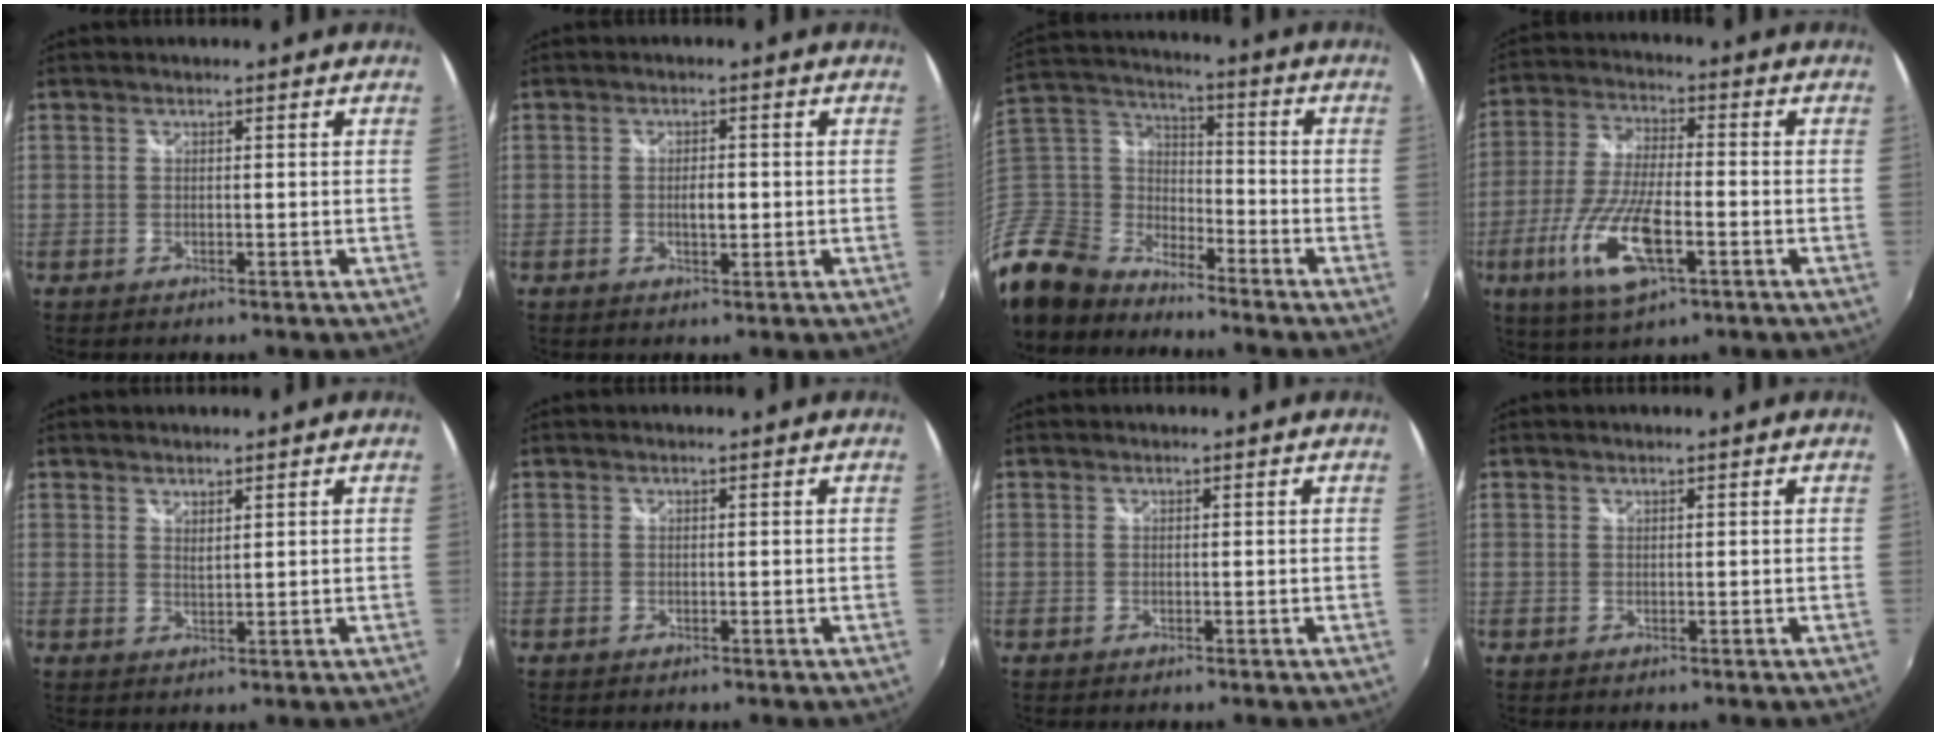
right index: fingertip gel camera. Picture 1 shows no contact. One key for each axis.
{"total": 3.7, "fx": -0.5, "fy": 1.2, "fz": 3.5, "tx": -0.059, "ty": -0.003, "tz": -0.007}
{"total": 16.8, "fx": -12.9, "fy": 9.5, "fz": 5.1, "tx": -0.165, "ty": 0.020, "tz": -0.257}
{"total": 14.1, "fx": -5.3, "fy": 4.5, "fz": 12.2, "tx": -0.261, "ty": -0.018, "tz": -0.101}
{"total": 1.9, "fx": 1.6, "fy": 0.4, "fz": 1.0, "tx": -0.015, "ty": -0.002, "tz": 0.027}
{"total": 0.0}
{"total": 0.0}
{"total": 0.0}